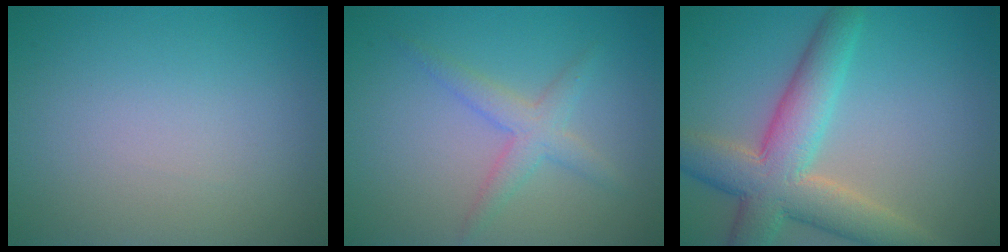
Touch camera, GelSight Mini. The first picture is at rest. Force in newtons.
{"total": 2.6, "press": 2.6, "slide": 0.1}
{"total": 7.7, "press": 7.7, "slide": 0.5}